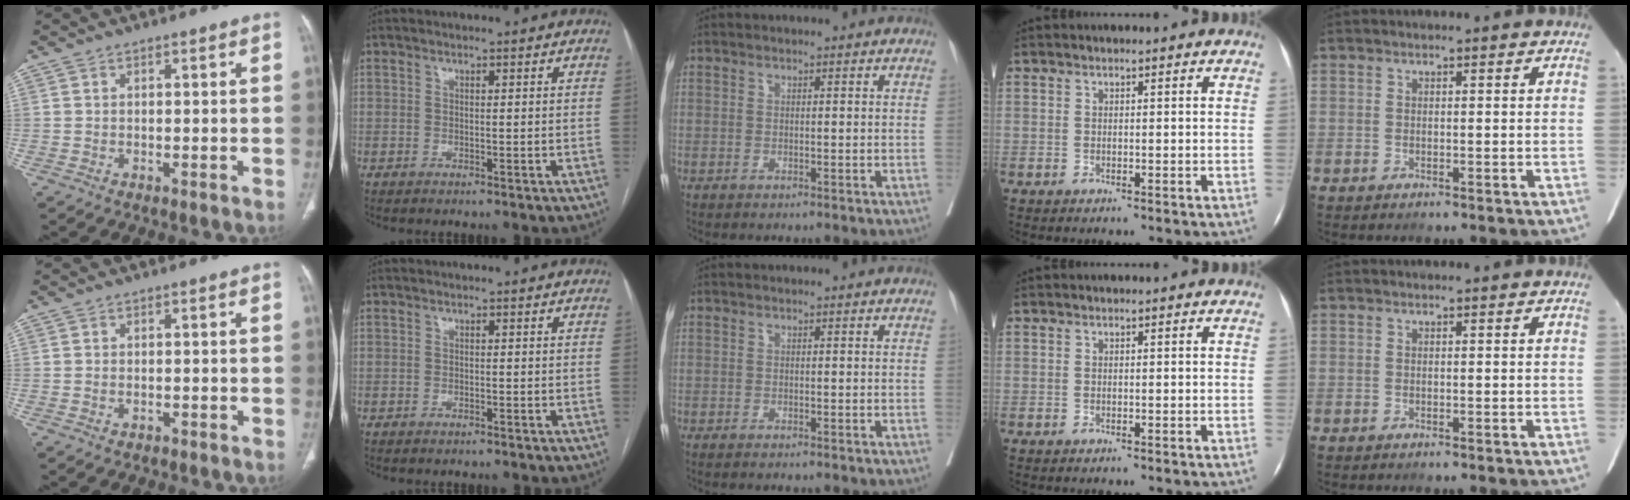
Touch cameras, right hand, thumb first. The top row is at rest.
{"thumb": {"total": 1.0, "force": [-0.5, 0.7, 0.5], "torque": [-0.013, 0.009, -0.004]}, "index": {"total": 0.6, "force": [-0.5, 0.2, 0.2], "torque": [-0.009, -0.001, -0.006]}, "middle": {"total": 1.3, "force": [-1.2, 0.0, 0.6], "torque": [-0.009, -0.001, -0.014]}}